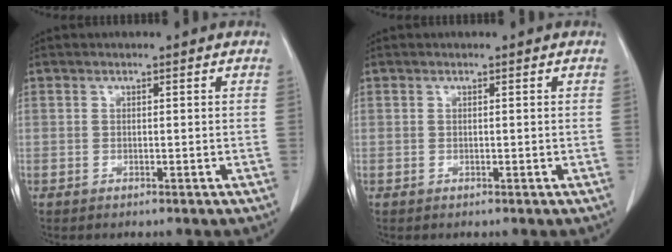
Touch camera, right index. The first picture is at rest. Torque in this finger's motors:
{"motor_torque": [0.00, 0.00, 0.00, 0.00]}